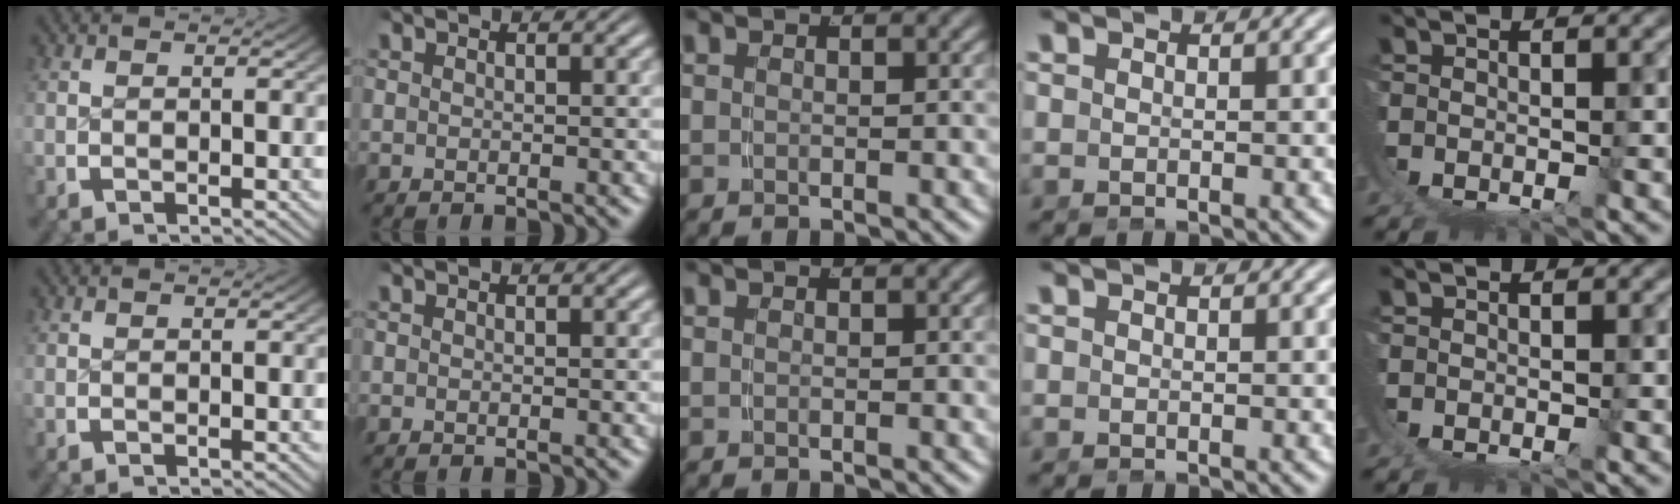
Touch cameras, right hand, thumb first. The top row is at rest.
{}